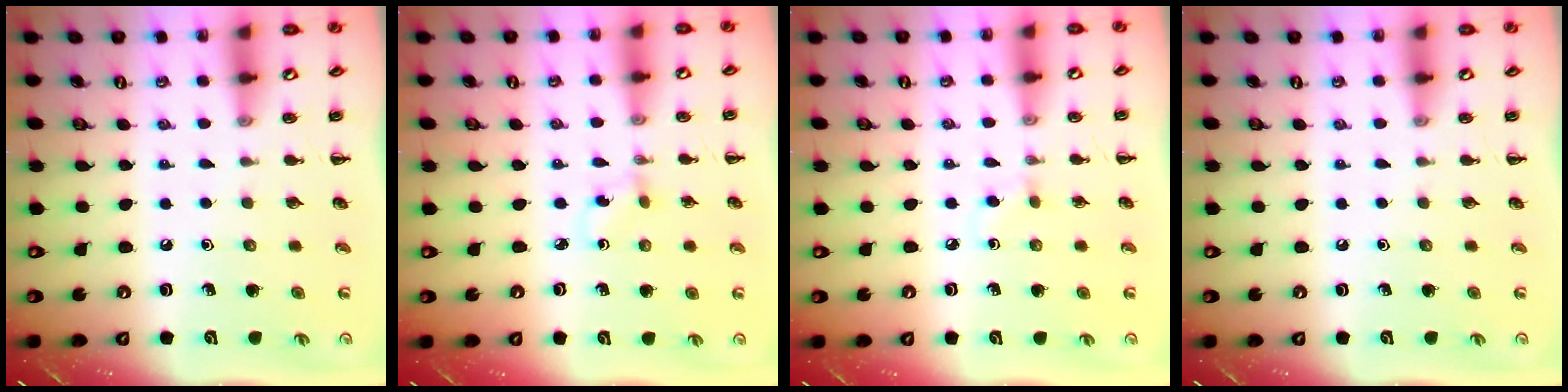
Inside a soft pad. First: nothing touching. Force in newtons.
{"total": 1.4, "press": 1.2, "slide": 0.7}
{"total": 2.1, "press": 1.8, "slide": 1.0}
{"total": 0.0}